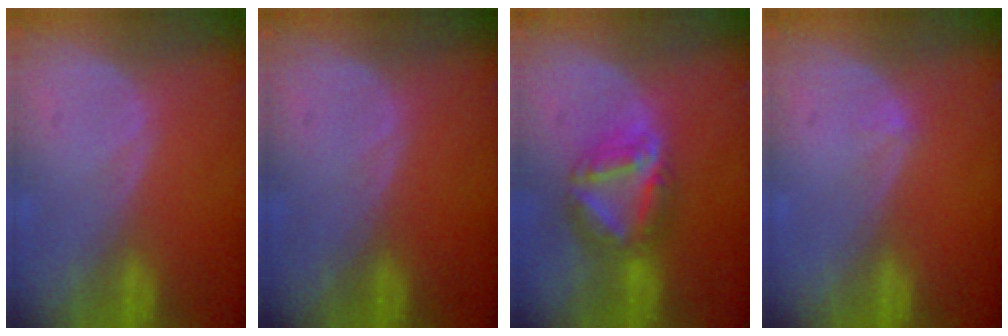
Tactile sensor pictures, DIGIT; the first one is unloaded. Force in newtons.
{"total": 0.0}
{"total": 7.5, "press": 6.6, "slide": 3.4}
{"total": 0.6, "press": 0.4, "slide": 0.5}